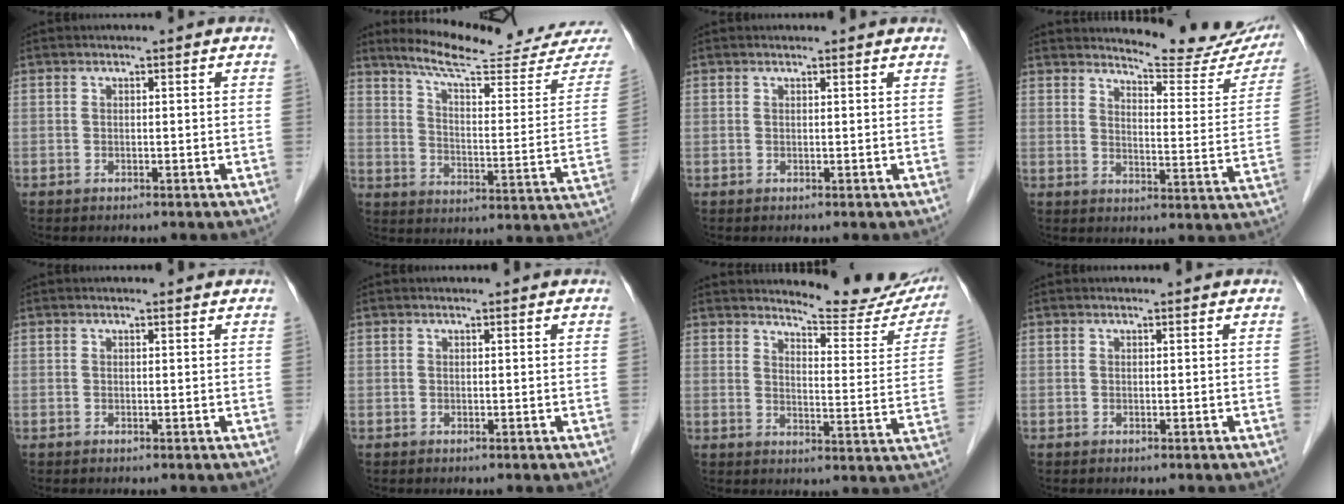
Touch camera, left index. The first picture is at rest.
{"total": 21.3, "force": [19.8, 1.5, 7.9], "torque": [-0.113, -0.072, 0.257]}
{"total": 1.9, "force": [1.9, 0.2, 0.3], "torque": [-0.013, 0.010, 0.019]}
{"total": 15.8, "force": [14.9, 2.3, 4.5], "torque": [-0.044, -0.074, 0.165]}
{"total": 1.5, "force": [1.5, 0.2, 0.1], "torque": [-0.011, 0.002, 0.015]}
{"total": 1.3, "force": [1.3, 0.1, 0.2], "torque": [-0.012, 0.008, 0.015]}
{"total": 15.2, "force": [14.5, 2.3, 3.9], "torque": [-0.036, -0.071, 0.158]}
{"total": 1.2, "force": [1.2, 0.1, 0.2], "torque": [-0.011, 0.008, 0.014]}